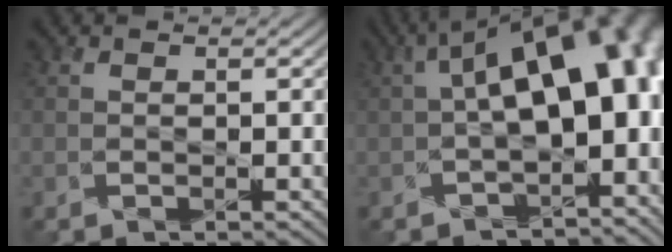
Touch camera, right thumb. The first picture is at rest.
{"total": 15.5, "force": [0.8, 8.2, 13.2], "torque": [-0.177, -0.004, 0.042]}